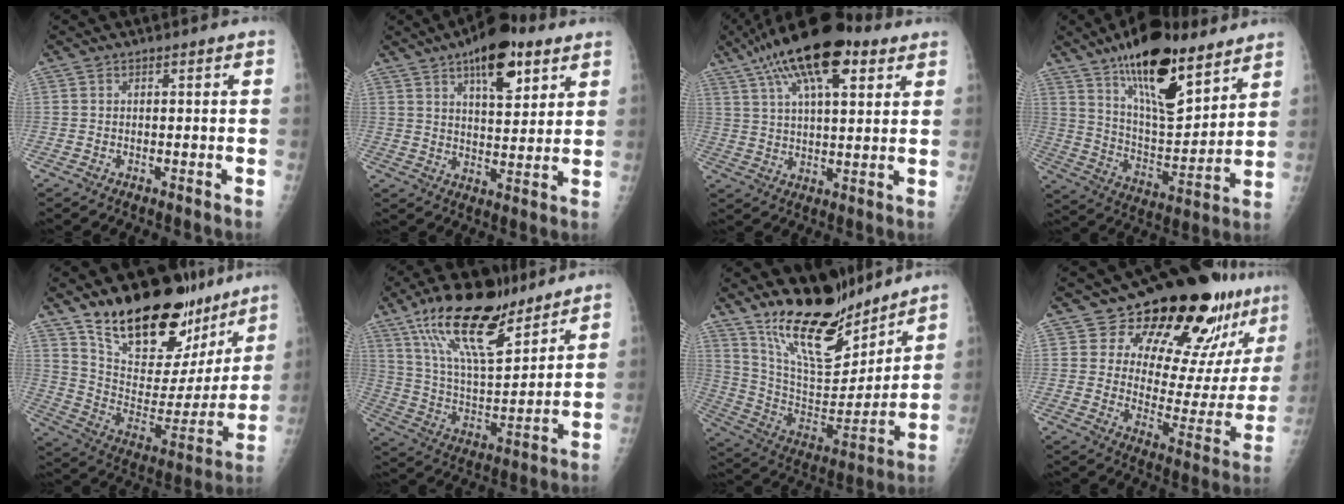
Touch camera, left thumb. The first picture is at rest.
{"total": 13.0, "force": [7.3, 5.5, 9.3], "torque": [-0.107, -0.030, 0.108]}
{"total": 18.1, "force": [9.8, 7.0, 13.5], "torque": [-0.219, -0.004, 0.166]}
{"total": 21.1, "force": [13.6, 7.9, 14.0], "torque": [-0.194, -0.075, 0.231]}
{"total": 27.4, "force": [19.0, 13.0, 15.0], "torque": [-0.189, -0.090, 0.304]}
{"total": 20.3, "force": [13.5, 7.6, 13.1], "torque": [-0.197, -0.060, 0.245]}
{"total": 20.5, "force": [16.5, 7.1, 9.8], "torque": [-0.116, -0.116, 0.292]}
{"total": 23.7, "force": [16.8, 10.3, 13.1], "torque": [-0.137, -0.103, 0.228]}